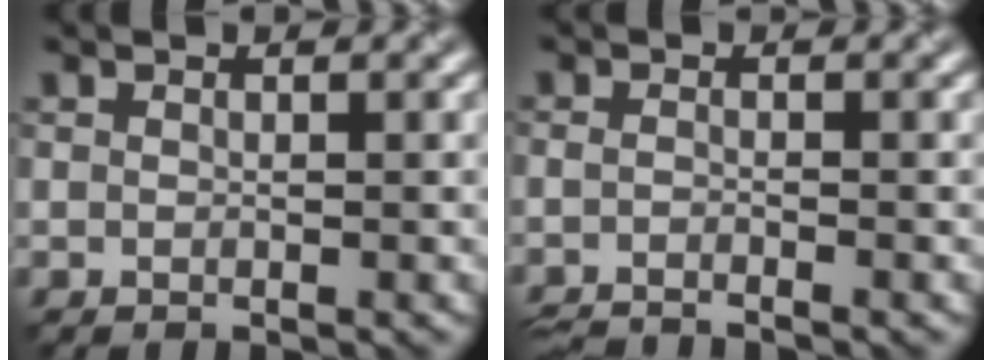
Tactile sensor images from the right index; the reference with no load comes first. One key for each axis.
{"total": 2.5, "fx": -2.2, "fy": 0.2, "fz": 1.0, "tx": -0.022, "ty": -0.009, "tz": -0.048}